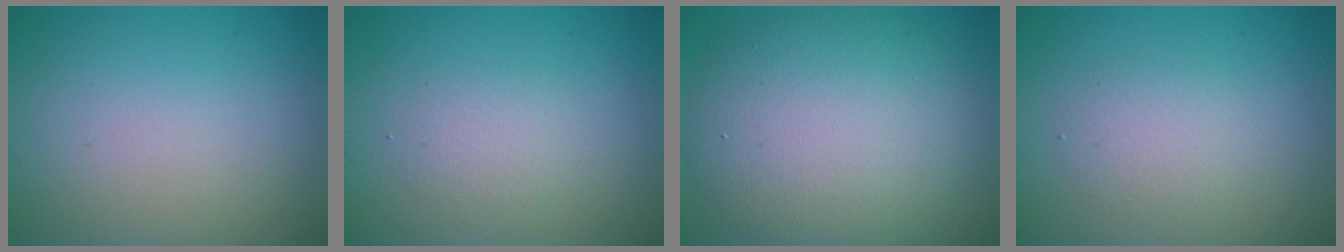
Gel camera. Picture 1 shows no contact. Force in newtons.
{"total": 1.5, "press": 1.5, "slide": 0.1}
{"total": 11.3, "press": 11.3, "slide": 0.7}
{"total": 2.0, "press": 2.0, "slide": 0.1}